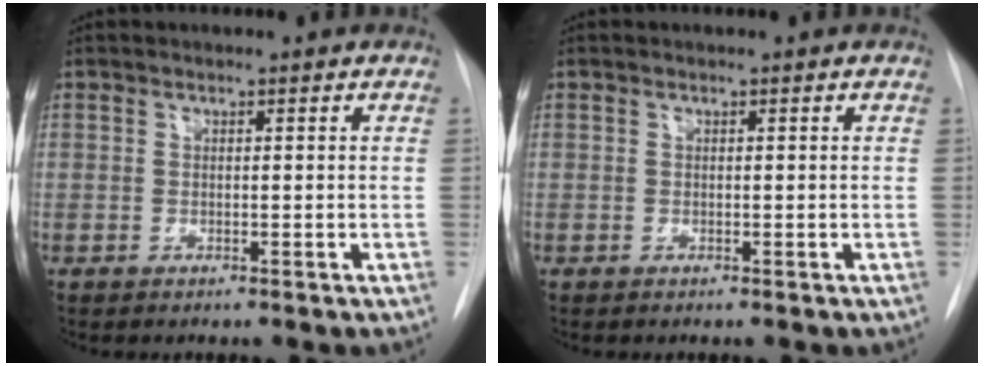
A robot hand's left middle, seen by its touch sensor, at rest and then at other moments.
{"total": 0.0}